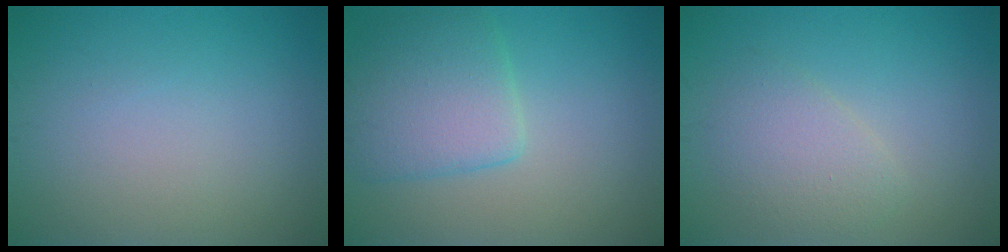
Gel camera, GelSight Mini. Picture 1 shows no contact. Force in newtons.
{"total": 5.0, "press": 5.0, "slide": 0.3}
{"total": 2.6, "press": 2.6, "slide": 0.2}